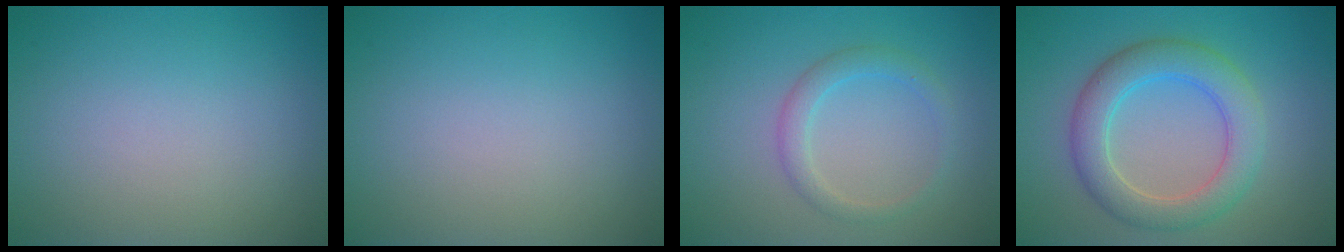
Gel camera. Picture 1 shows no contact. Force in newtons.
{"total": 0.0}
{"total": 2.0, "press": 2.0, "slide": 0.2}
{"total": 5.2, "press": 5.2, "slide": 0.4}